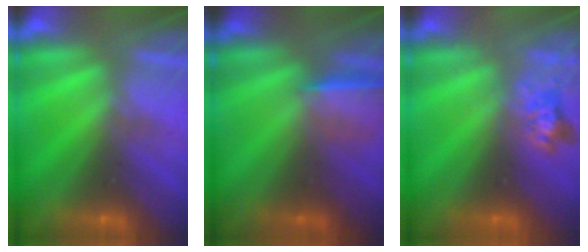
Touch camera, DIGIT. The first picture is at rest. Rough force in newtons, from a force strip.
{"total": 1.6}
{"total": 2.4}